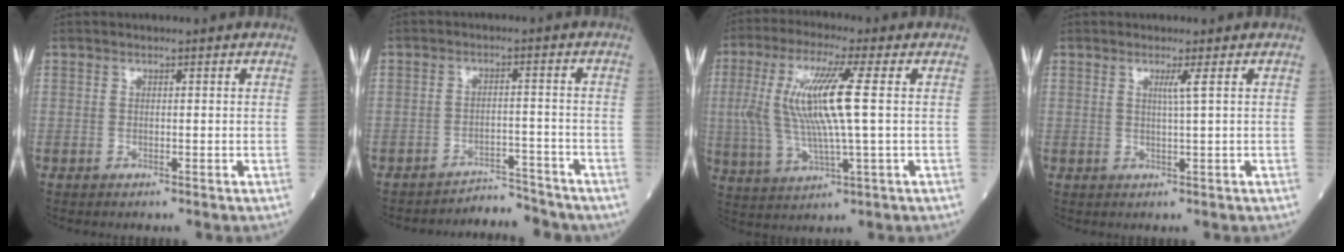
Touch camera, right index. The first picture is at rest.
{"total": 5.5, "force": [-5.3, 1.1, -0.9], "torque": [0.024, 0.020, -0.078]}
{"total": 12.5, "force": [1.5, 0.9, 12.4], "torque": [-0.269, 0.006, 0.027]}
{"total": 1.7, "force": [0.7, -0.7, 1.4], "torque": [-0.022, -0.007, 0.014]}